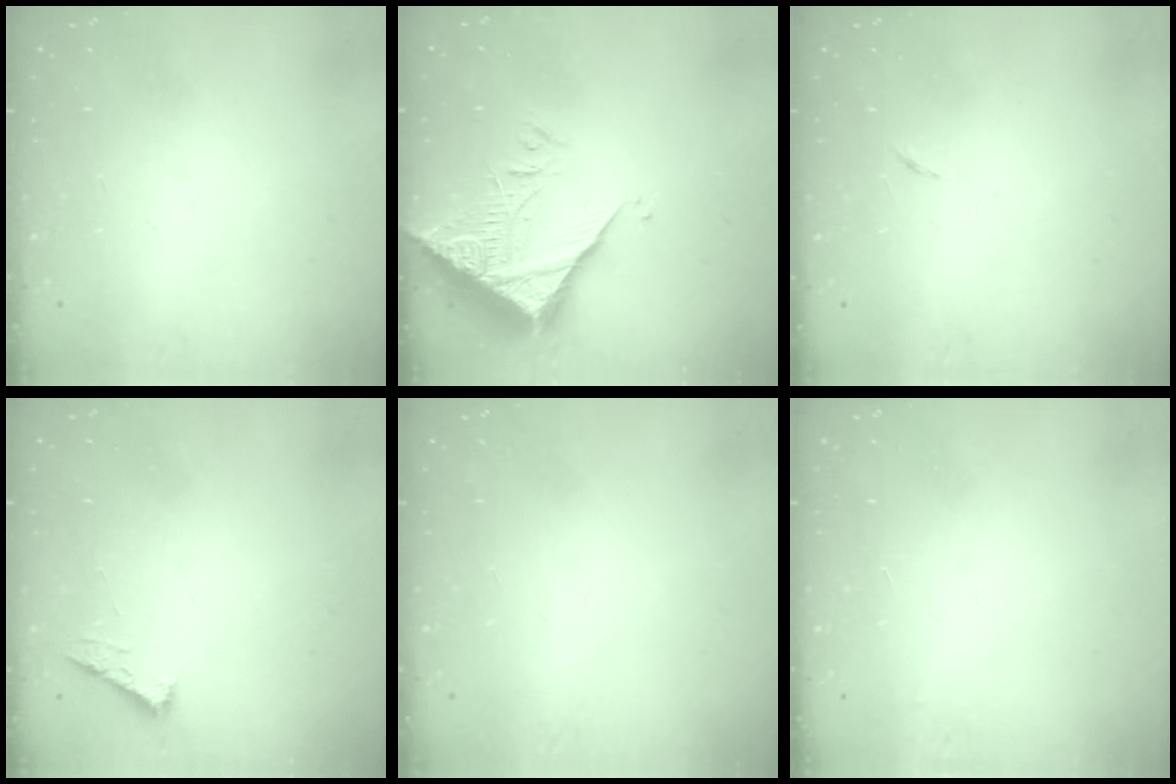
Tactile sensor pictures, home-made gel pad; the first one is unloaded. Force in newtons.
{"total": 9.0, "press": 8.9, "slide": 0.8}
{"total": 2.6, "press": 2.6, "slide": 0.4}
{"total": 2.5, "press": 2.5, "slide": 0.3}
{"total": 0.0}
{"total": 3.4, "press": 3.4, "slide": 0.1}